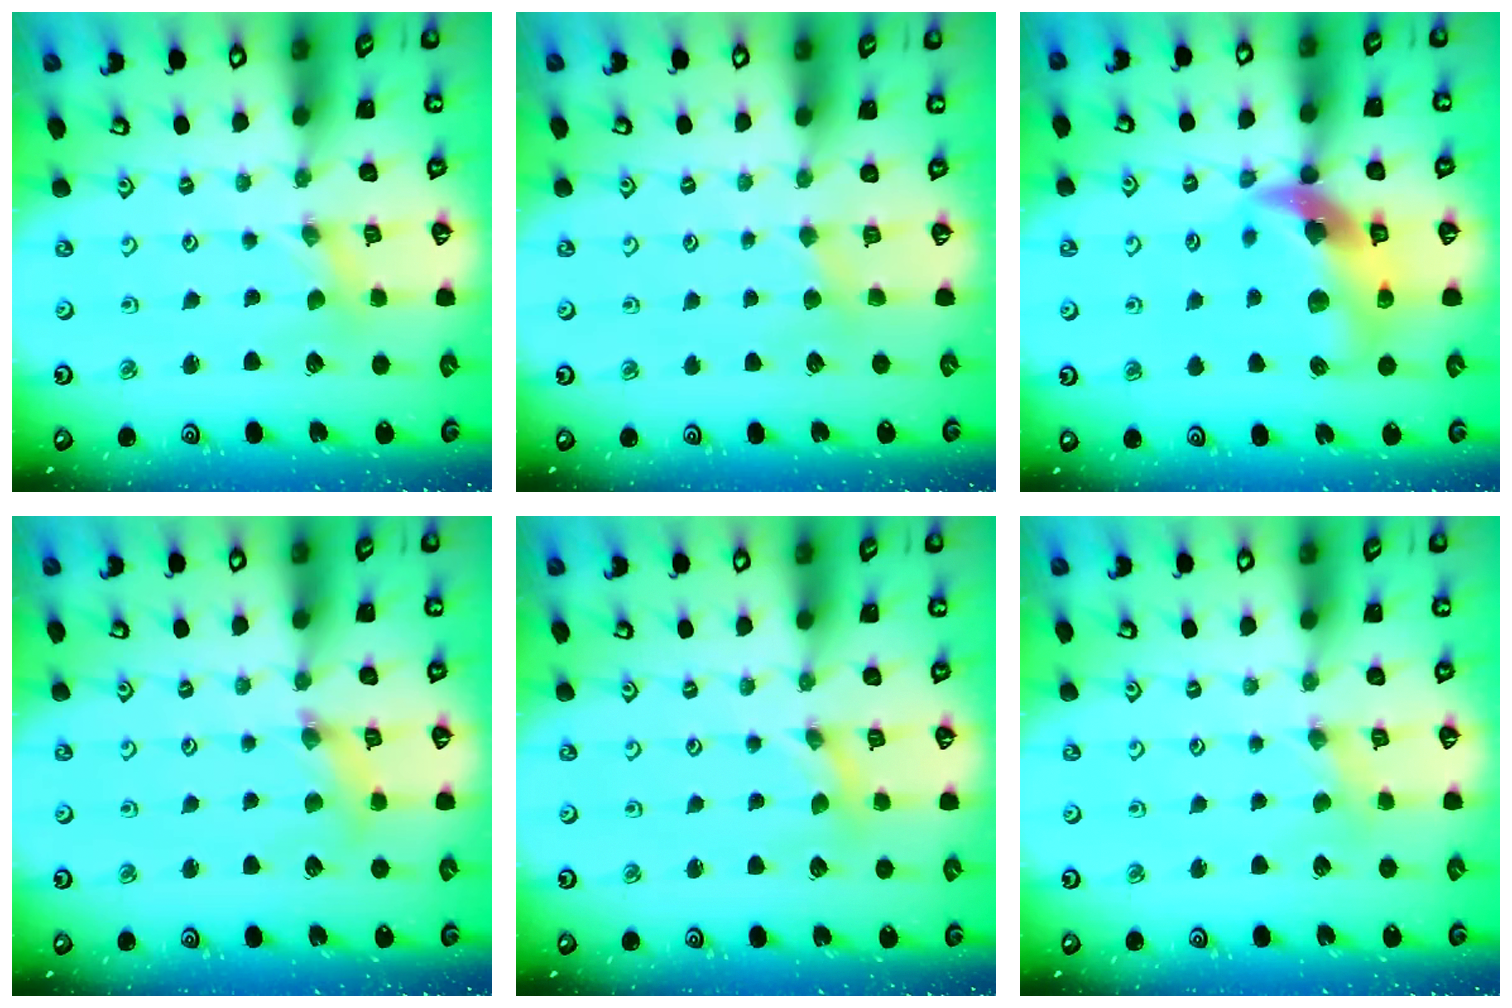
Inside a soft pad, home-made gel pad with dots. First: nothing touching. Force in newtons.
{"total": 2.6, "press": 2.5, "slide": 0.4}
{"total": 14.8, "press": 14.6, "slide": 2.4}
{"total": 3.7, "press": 3.7, "slide": 0.4}
{"total": 0.0}
{"total": 1.4, "press": 1.4, "slide": 0.3}